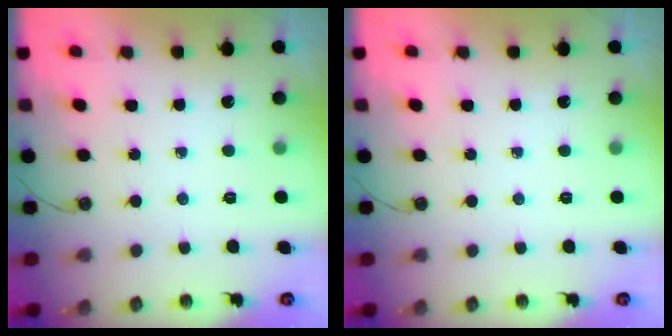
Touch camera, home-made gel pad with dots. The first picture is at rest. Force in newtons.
{"total": 0.0}